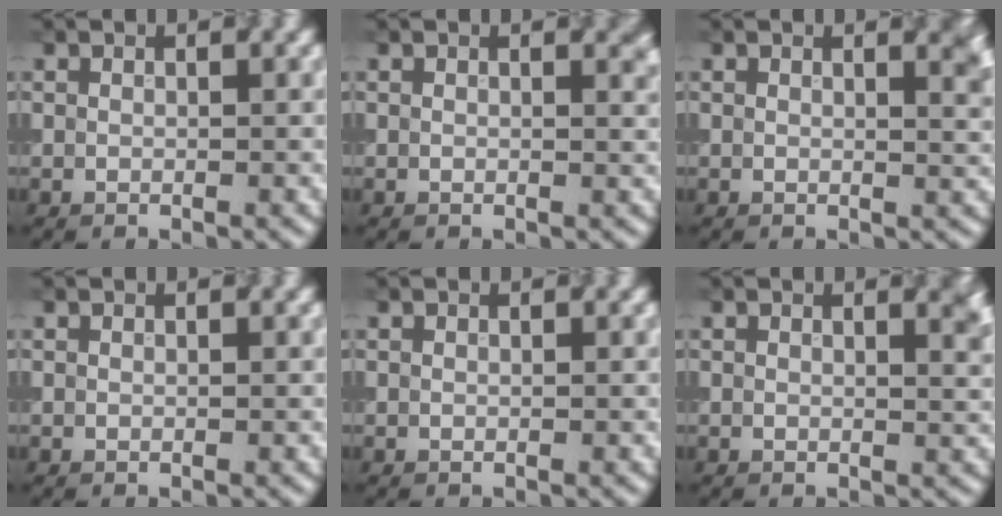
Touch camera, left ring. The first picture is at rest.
{"total": 1.0, "force": [0.6, 0.3, 0.7], "torque": [-0.004, -0.001, 0.009]}
{"total": 2.2, "force": [1.3, 0.8, 1.7], "torque": [-0.007, 0.001, 0.015]}
{"total": 0.0}
{"total": 0.0}
{"total": 1.9, "force": [1.1, 0.7, 1.4], "torque": [-0.006, 0.001, 0.013]}